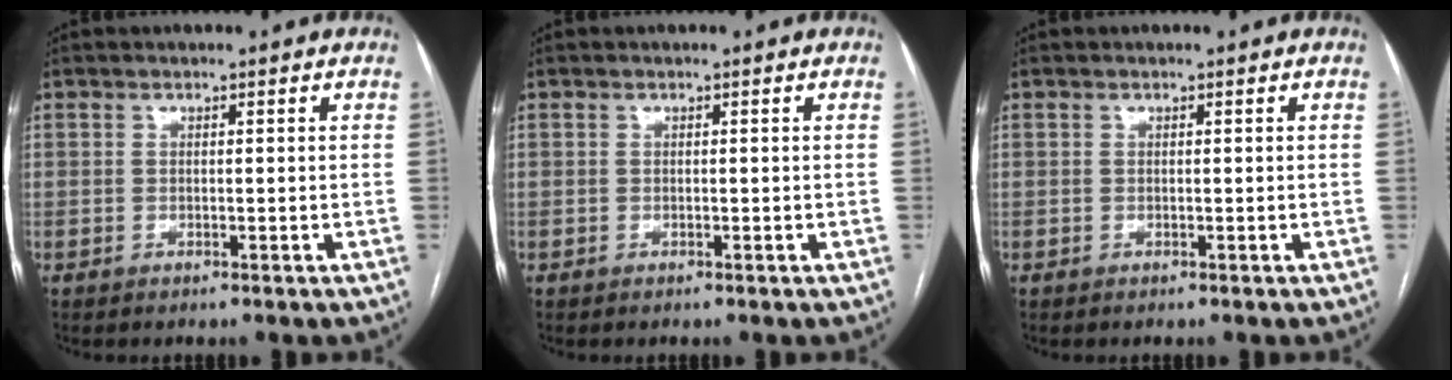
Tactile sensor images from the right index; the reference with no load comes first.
{"total": 0.0}
{"total": 0.0}